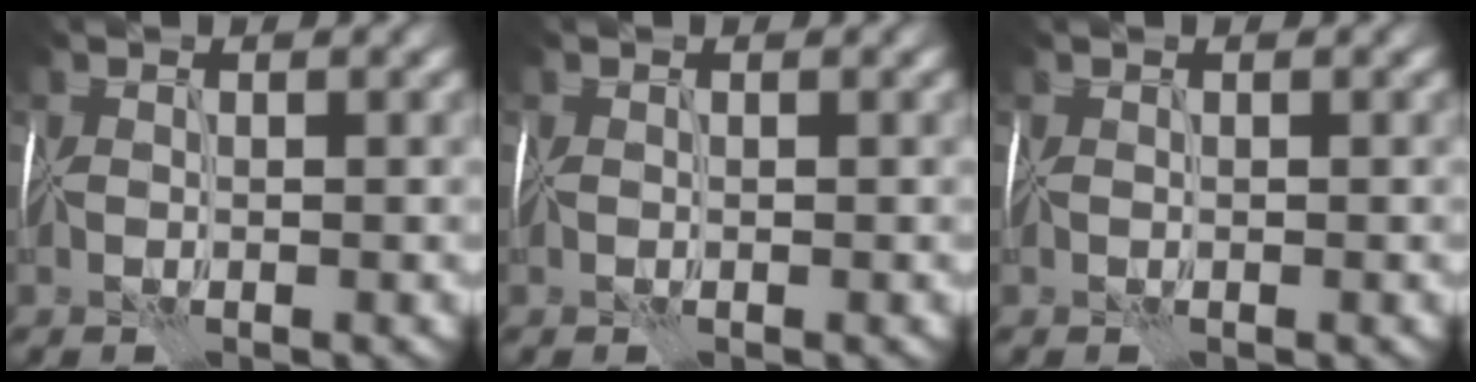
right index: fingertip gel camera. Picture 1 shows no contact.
{"total": 0.0}
{"total": 0.0}